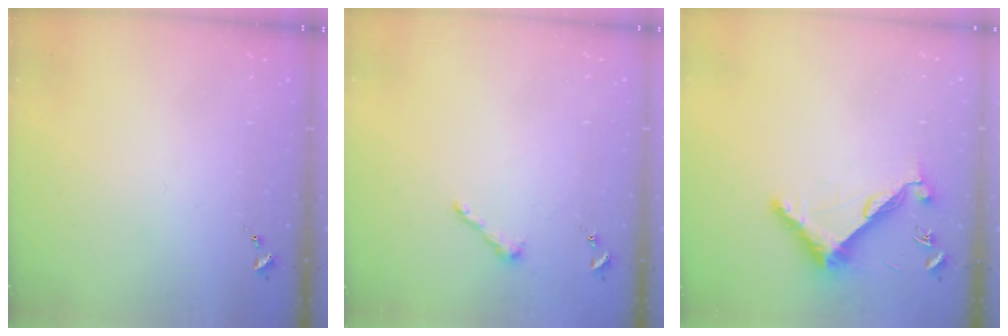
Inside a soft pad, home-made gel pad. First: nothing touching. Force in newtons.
{"total": 3.9, "press": 3.9, "slide": 0.3}
{"total": 8.3, "press": 8.2, "slide": 0.5}